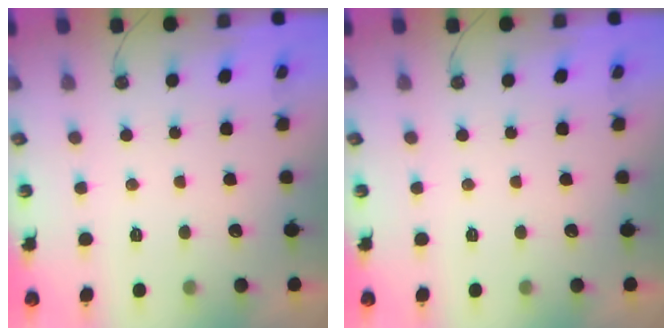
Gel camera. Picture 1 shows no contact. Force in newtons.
{"total": 0.0}